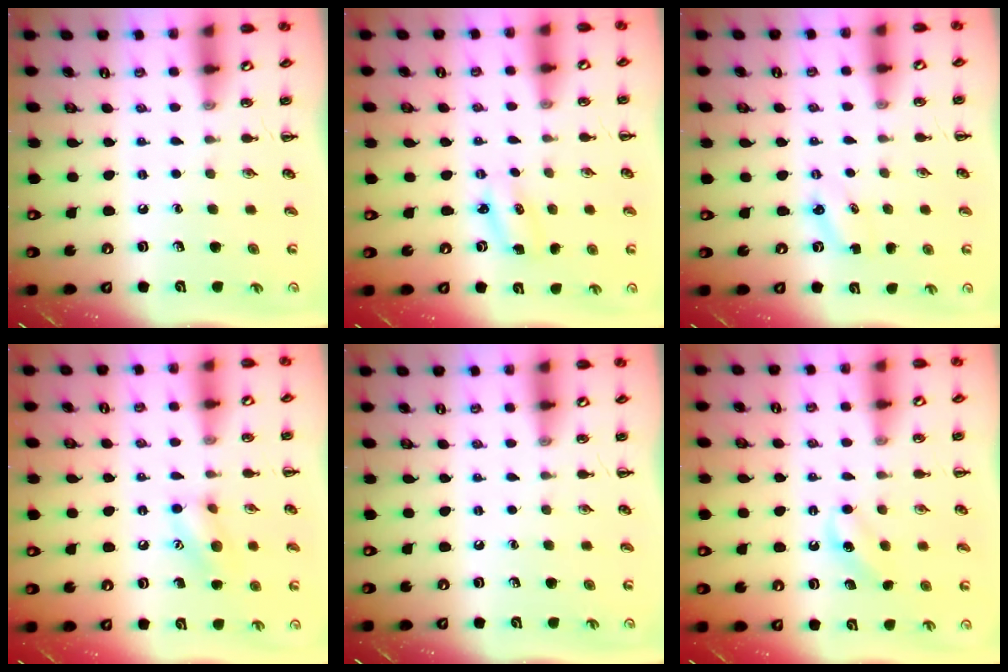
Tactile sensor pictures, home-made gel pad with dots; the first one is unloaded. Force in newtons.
{"total": 2.5, "press": 2.5, "slide": 0.4}
{"total": 2.8, "press": 2.7, "slide": 0.7}
{"total": 9.6, "press": 9.6, "slide": 0.5}
{"total": 0.0}
{"total": 7.1, "press": 6.9, "slide": 1.6}